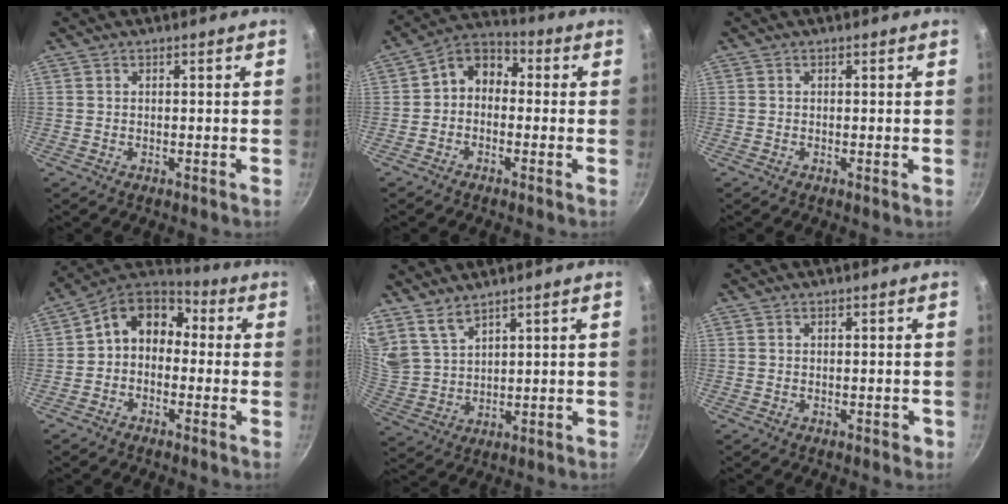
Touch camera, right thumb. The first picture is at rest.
{"total": 7.3, "force": [-0.3, 5.7, 4.6], "torque": [-0.054, 0.033, -0.029]}
{"total": 0.0}
{"total": 10.8, "force": [0.2, 8.3, 7.0], "torque": [-0.092, 0.048, -0.023]}
{"total": 6.8, "force": [5.6, 2.5, 3.0], "torque": [-0.051, -0.030, 0.128]}
{"total": 1.3, "force": [-0.4, 0.9, 0.8], "torque": [0.001, 0.008, -0.003]}